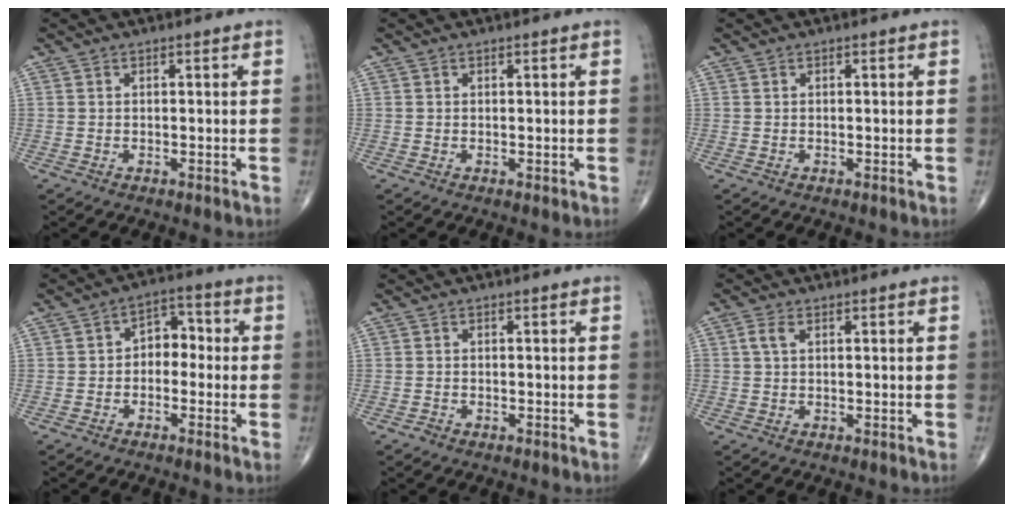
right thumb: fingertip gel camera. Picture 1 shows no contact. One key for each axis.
{"total": 0.0}
{"total": 0.0}
{"total": 5.8, "fx": -0.8, "fy": 4.2, "fz": 3.9, "tx": -0.028, "ty": 0.031, "tz": -0.029}
{"total": 0.7, "fx": -0.5, "fy": 0.5, "fz": 0.2, "tx": -0.004, "ty": 0.002, "tz": -0.013}
{"total": 2.0, "fx": 0.5, "fy": 1.0, "fz": 1.6, "tx": -0.041, "ty": 0.009, "tz": 0.012}